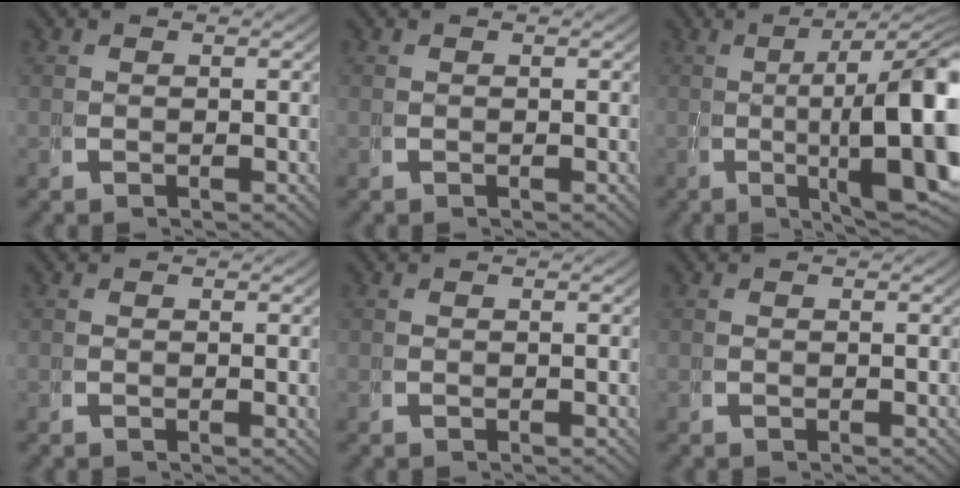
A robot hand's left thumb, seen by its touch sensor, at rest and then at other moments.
{"total": 0.0}
{"total": 14.5, "force": [-0.5, 5.2, 13.5], "torque": [-0.180, -0.013, -0.005]}
{"total": 0.0}
{"total": 0.0}
{"total": 0.0}